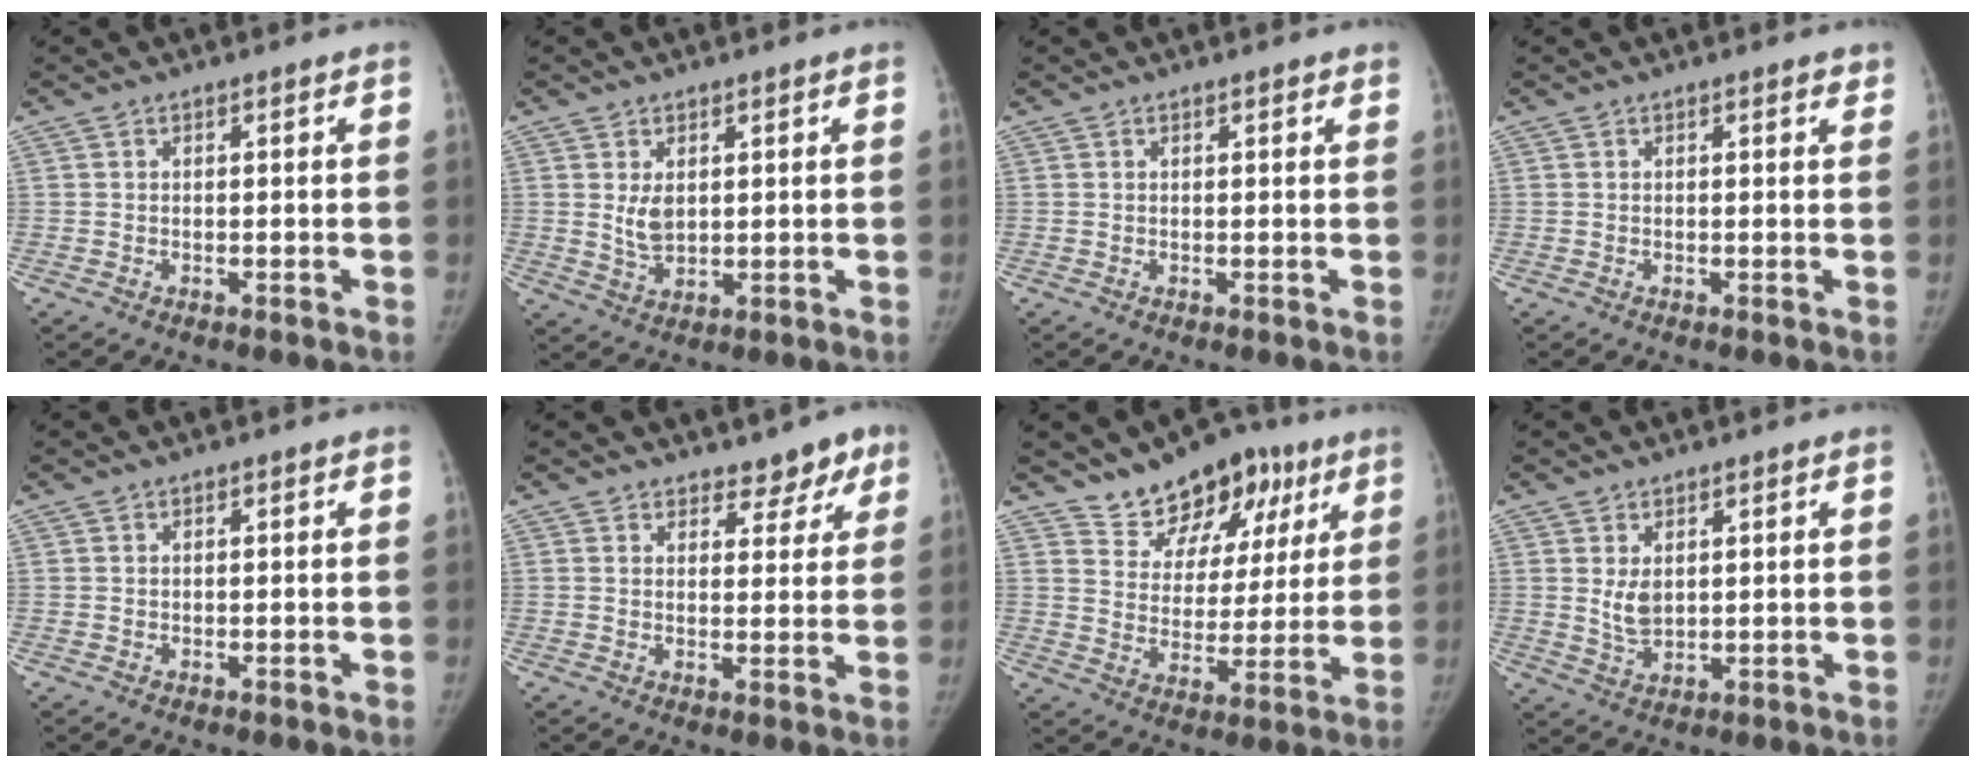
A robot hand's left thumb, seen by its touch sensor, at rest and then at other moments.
{"total": 4.1, "force": [1.0, 2.6, 2.9], "torque": [-0.041, -0.013, 0.027]}
{"total": 1.0, "force": [0.7, 0.2, 0.6], "torque": [-0.005, 0.001, 0.009]}
{"total": 1.0, "force": [0.7, 0.4, 0.7], "torque": [-0.005, -0.003, 0.007]}
{"total": 0.0}
{"total": 5.2, "force": [3.9, 3.0, 1.5], "torque": [0.020, -0.023, 0.047]}
{"total": 14.3, "force": [9.4, 8.9, 6.1], "torque": [-0.034, -0.034, 0.148]}
{"total": 4.2, "force": [1.2, 2.8, 2.9], "torque": [-0.041, -0.016, 0.031]}